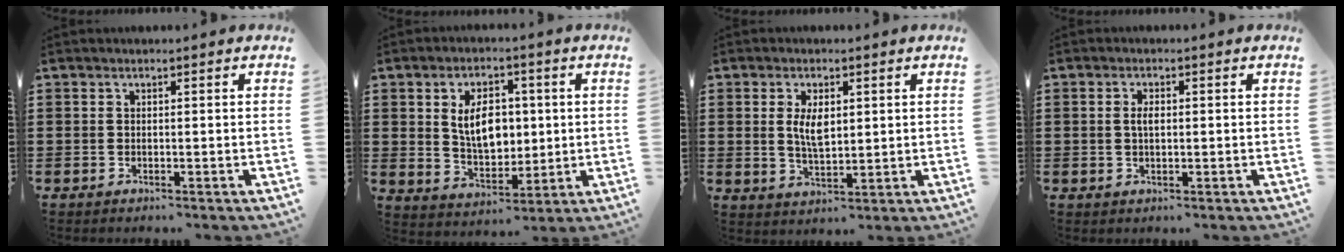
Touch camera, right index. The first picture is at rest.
{"total": 7.5, "force": [1.1, 4.8, 5.6], "torque": [-0.096, 0.007, 0.015]}
{"total": 4.6, "force": [1.0, 2.0, 4.0], "torque": [-0.075, 0.003, 0.015]}
{"total": 1.9, "force": [0.2, 0.8, 1.7], "torque": [-0.035, 0.006, 0.000]}